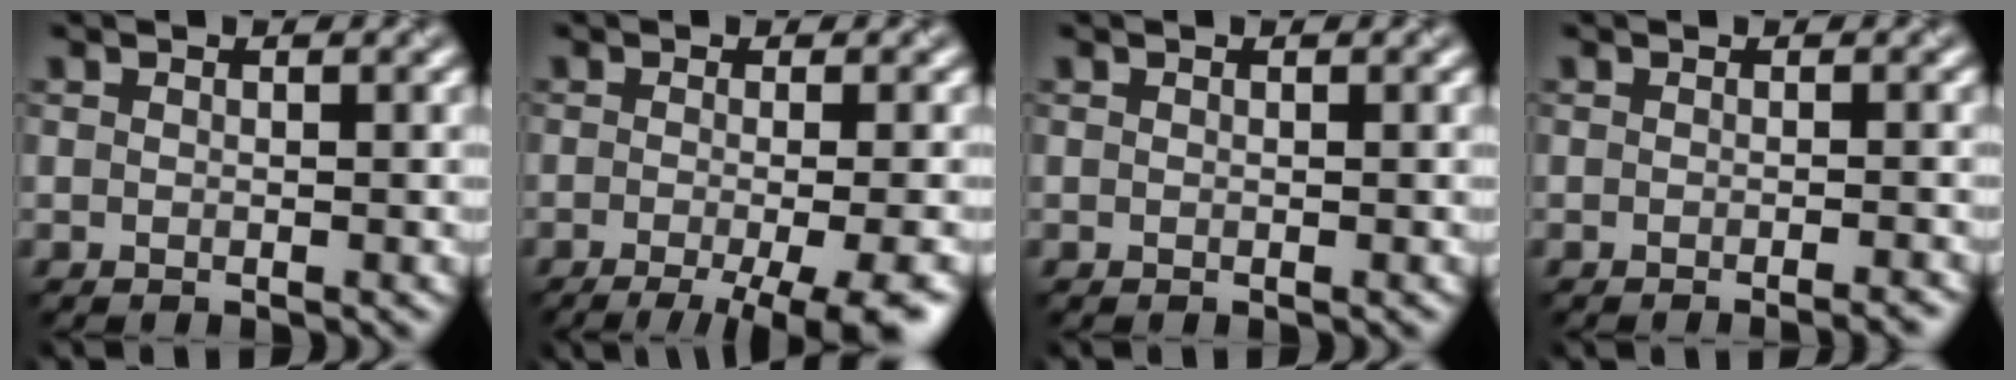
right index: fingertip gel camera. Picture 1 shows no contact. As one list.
[{"total": 8.3, "force": [-3.8, 2.6, 6.9], "torque": [-0.059, -0.005, -0.047]}, {"total": 0.0}, {"total": 1.8, "force": [-1.0, 0.4, 1.4], "torque": [-0.005, -0.004, -0.020]}]